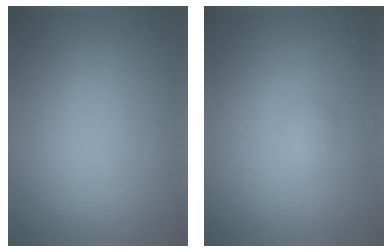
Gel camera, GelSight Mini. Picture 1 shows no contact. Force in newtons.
{"total": 0.7, "press": 0.7, "slide": 0.1}